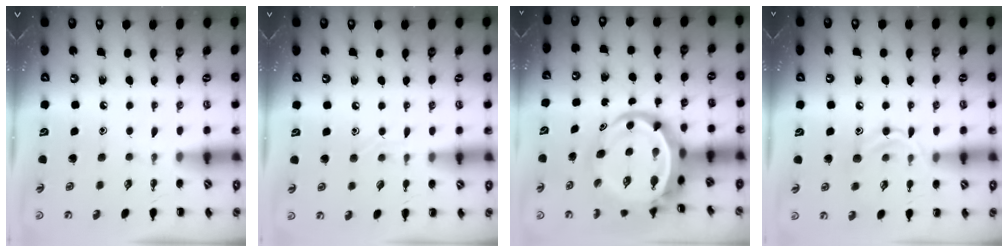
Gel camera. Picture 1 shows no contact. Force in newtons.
{"total": 3.4, "press": 3.3, "slide": 1.0}
{"total": 10.5, "press": 10.1, "slide": 2.9}
{"total": 9.9, "press": 9.9, "slide": 1.0}